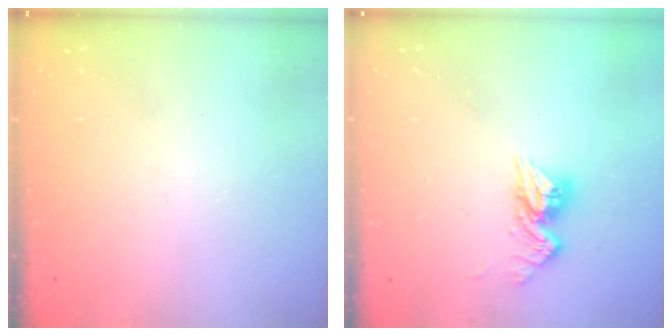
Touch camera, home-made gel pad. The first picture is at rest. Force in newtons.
{"total": 10.1, "press": 10.1, "slide": 0.7}